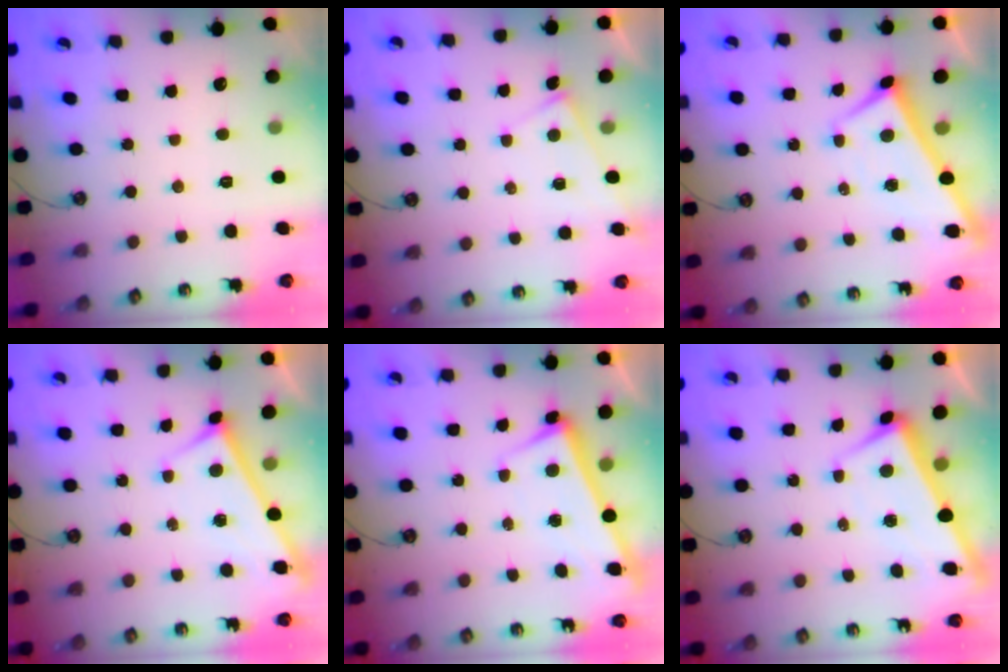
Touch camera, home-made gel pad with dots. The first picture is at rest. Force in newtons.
{"total": 2.9, "press": 2.9, "slide": 0.3}
{"total": 2.3, "press": 2.2, "slide": 0.2}
{"total": 3.4, "press": 3.4, "slide": 0.4}
{"total": 2.7, "press": 2.6, "slide": 0.7}
{"total": 1.2, "press": 1.1, "slide": 0.5}